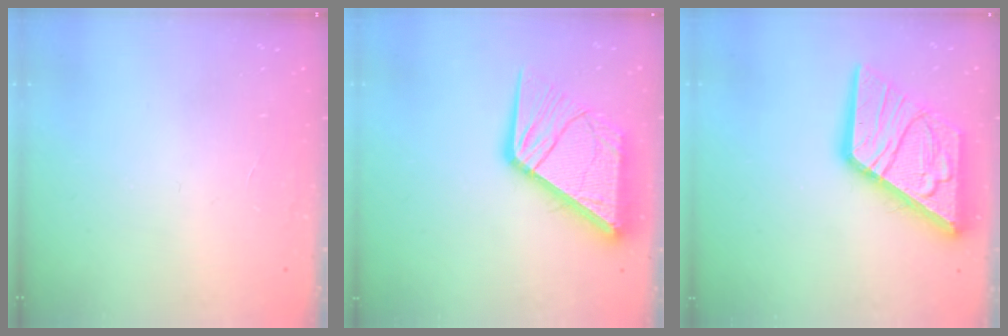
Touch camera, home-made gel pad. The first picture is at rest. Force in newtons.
{"total": 16.4, "press": 16.3, "slide": 2.0}
{"total": 21.1, "press": 21.0, "slide": 2.4}